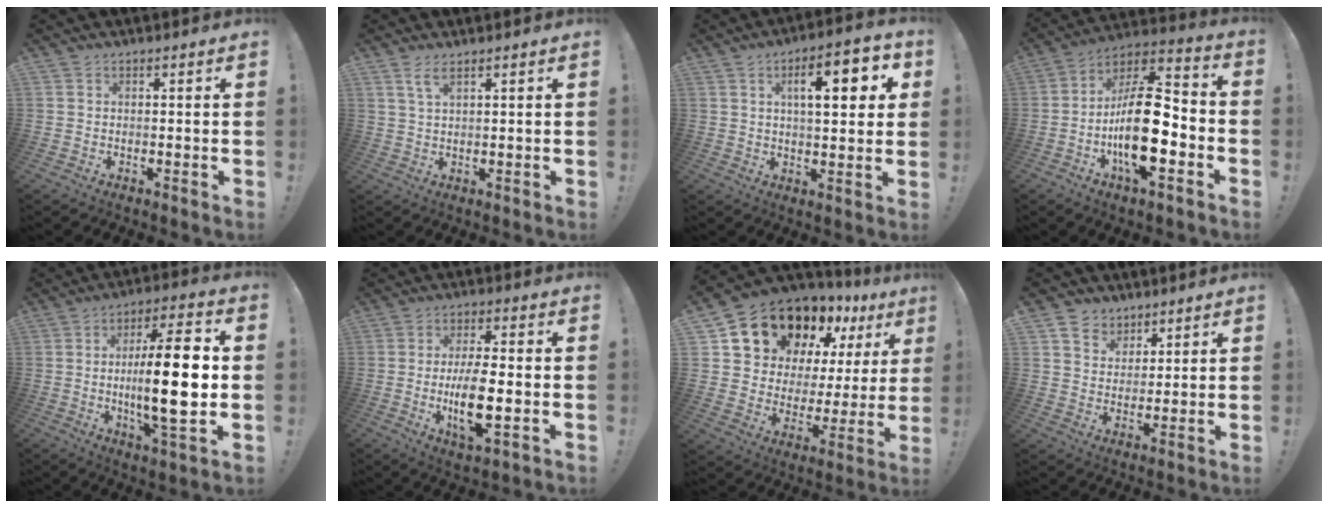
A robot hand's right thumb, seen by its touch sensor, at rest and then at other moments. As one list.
[{"total": 3.8, "force": [2.3, 0.9, 2.9], "torque": [-0.061, -0.002, 0.040]}, {"total": 11.7, "force": [3.6, 4.0, 10.4], "torque": [-0.152, 0.000, 0.051]}, {"total": 21.0, "force": [-5.2, 8.4, 18.6], "torque": [-0.344, 0.026, -0.081]}, {"total": 19.2, "force": [-1.0, 4.7, 18.6], "torque": [-0.308, -0.004, -0.023]}, {"total": 11.5, "force": [-2.0, 3.4, 10.8], "torque": [-0.205, -0.005, -0.038]}, {"total": 14.9, "force": [12.2, 7.3, 4.6], "torque": [-0.073, -0.102, 0.228]}, {"total": 6.4, "force": [4.1, 5.0, 0.4], "torque": [-0.012, -0.033, 0.082]}]